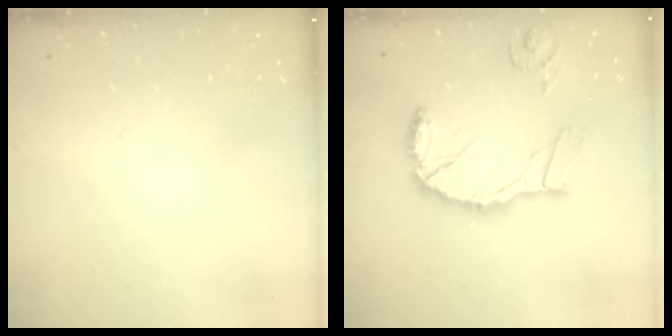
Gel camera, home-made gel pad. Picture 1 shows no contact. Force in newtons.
{"total": 16.6, "press": 16.5, "slide": 1.9}